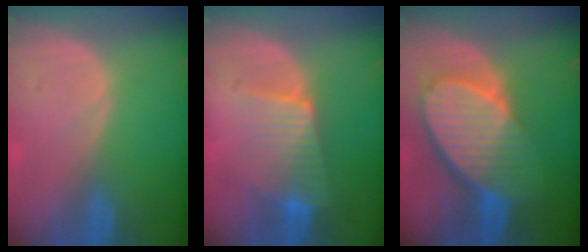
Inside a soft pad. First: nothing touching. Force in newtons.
{"total": 6.7, "press": 6.2, "slide": 2.4}
{"total": 10.1, "press": 8.9, "slide": 4.8}